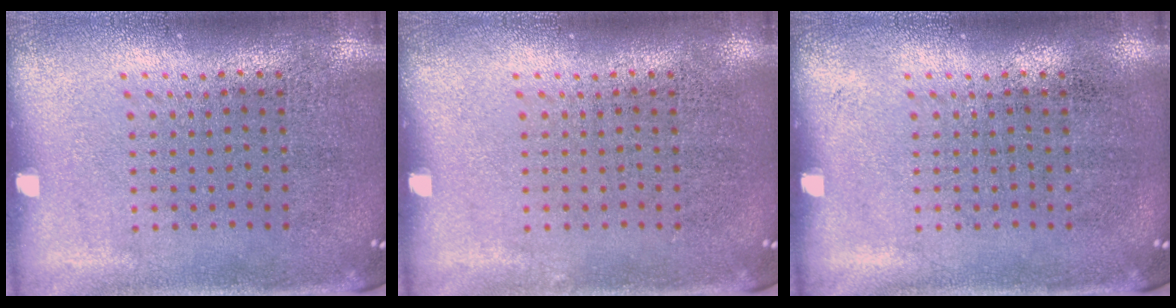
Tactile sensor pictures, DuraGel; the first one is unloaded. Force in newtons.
{"total": 0.0}
{"total": 0.0}